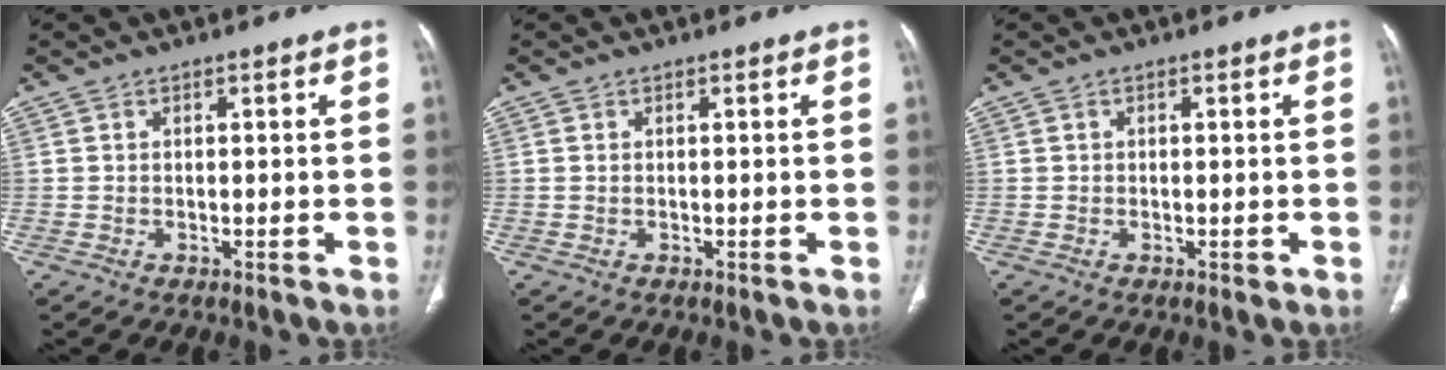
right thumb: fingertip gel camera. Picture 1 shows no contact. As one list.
[{"total": 0.0}, {"total": 0.6, "force": [-0.1, 0.5, 0.4], "torque": [-0.005, 0.000, -0.001]}]